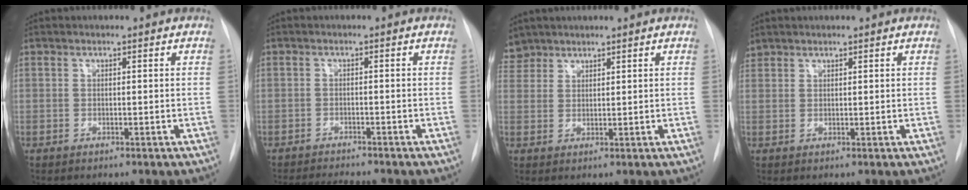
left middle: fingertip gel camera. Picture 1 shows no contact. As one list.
[{"total": 6.9, "force": [-6.4, 0.3, 2.5], "torque": [-0.036, -0.011, -0.098]}, {"total": 3.5, "force": [3.1, 1.7, -0.3], "torque": [0.010, 0.009, 0.061]}, {"total": 1.6, "force": [1.4, 0.7, -0.2], "torque": [0.004, 0.009, 0.028]}]